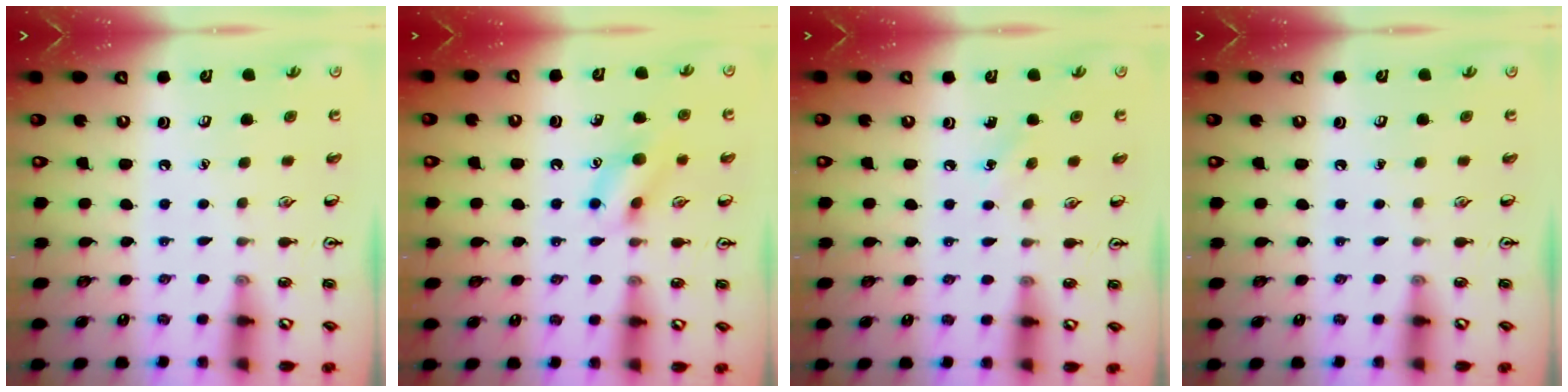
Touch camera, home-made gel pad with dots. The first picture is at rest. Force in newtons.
{"total": 10.3, "press": 10.3, "slide": 0.6}
{"total": 4.4, "press": 4.1, "slide": 1.5}
{"total": 0.0}